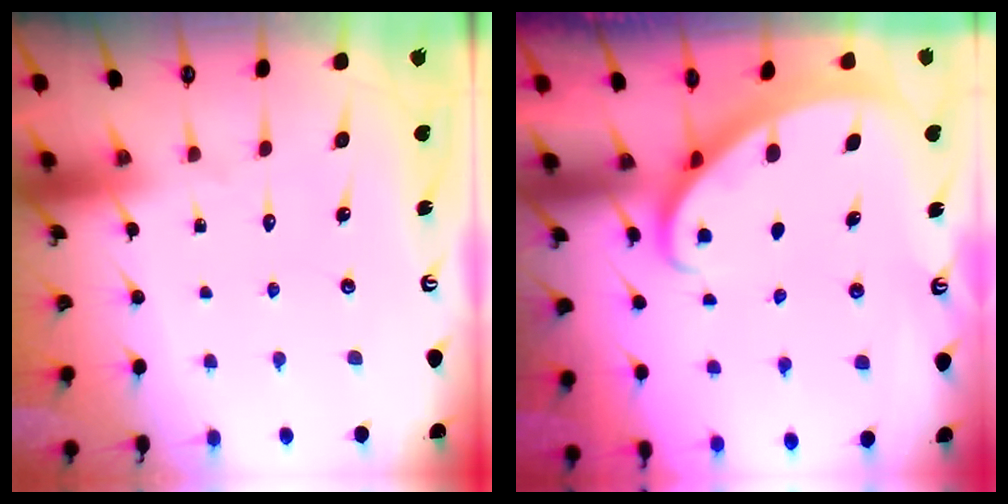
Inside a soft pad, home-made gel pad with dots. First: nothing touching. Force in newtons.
{"total": 2.3, "press": 2.3, "slide": 0.3}